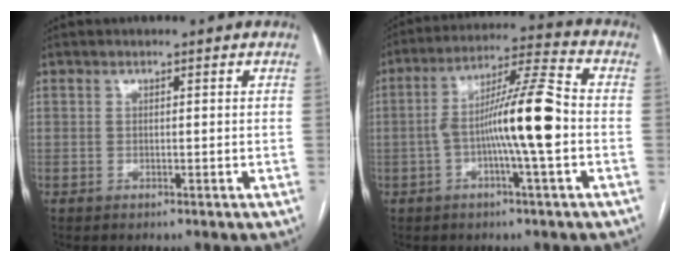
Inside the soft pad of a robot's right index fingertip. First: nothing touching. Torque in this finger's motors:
{"motor_torque": [0.65, 0.15, 0.42, 0.21]}